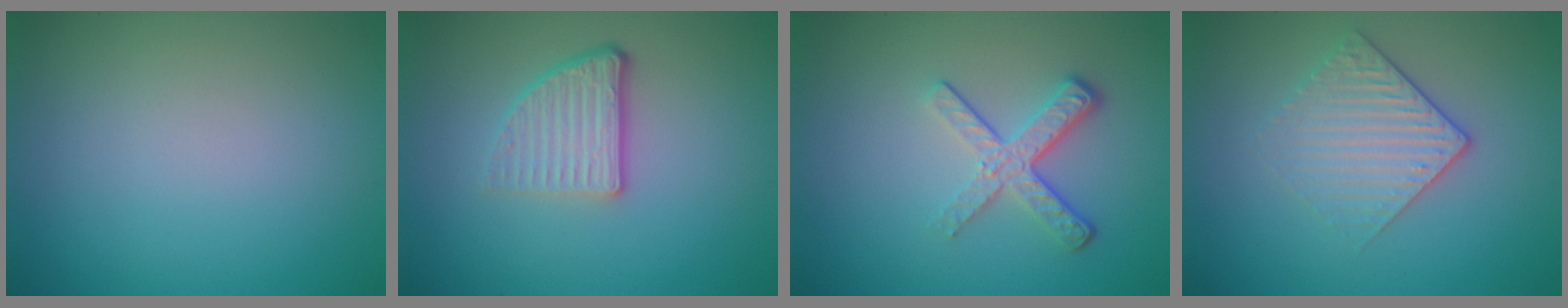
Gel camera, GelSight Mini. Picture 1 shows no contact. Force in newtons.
{"total": 3.9, "press": 2.5, "slide": 2.9}
{"total": 3.7, "press": 2.6, "slide": 2.6}
{"total": 2.9, "press": 2.6, "slide": 1.2}